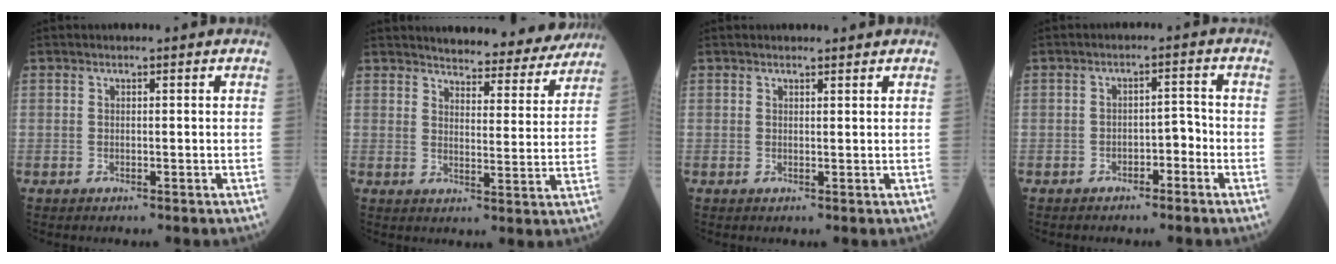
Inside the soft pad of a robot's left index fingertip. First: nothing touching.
{"total": 13.8, "force": [13.2, 2.6, 3.1], "torque": [-0.019, -0.028, 0.147]}
{"total": 1.0, "force": [1.0, 0.1, 0.0], "torque": [-0.009, 0.000, 0.015]}
{"total": 2.8, "force": [-1.8, 1.4, 1.7], "torque": [-0.022, 0.013, -0.030]}